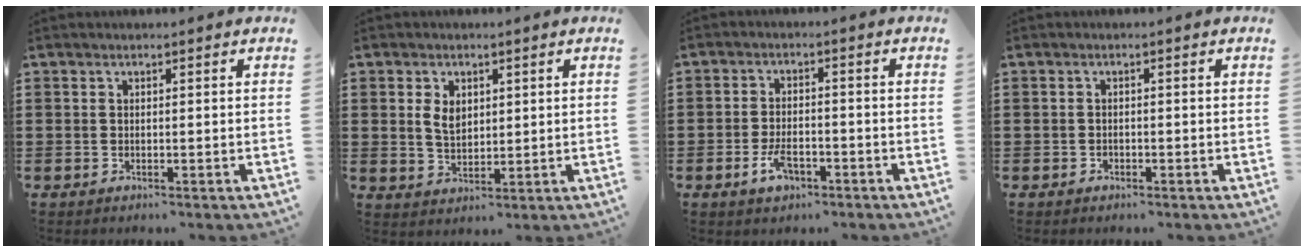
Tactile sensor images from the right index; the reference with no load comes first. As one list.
[{"total": 3.7, "force": [1.1, 2.5, 2.6], "torque": [-0.057, 0.009, 0.020]}, {"total": 4.1, "force": [-2.0, 2.0, 3.0], "torque": [-0.065, -0.001, -0.040]}, {"total": 0.7, "force": [-0.4, 0.5, 0.2], "torque": [-0.006, 0.001, -0.010]}]